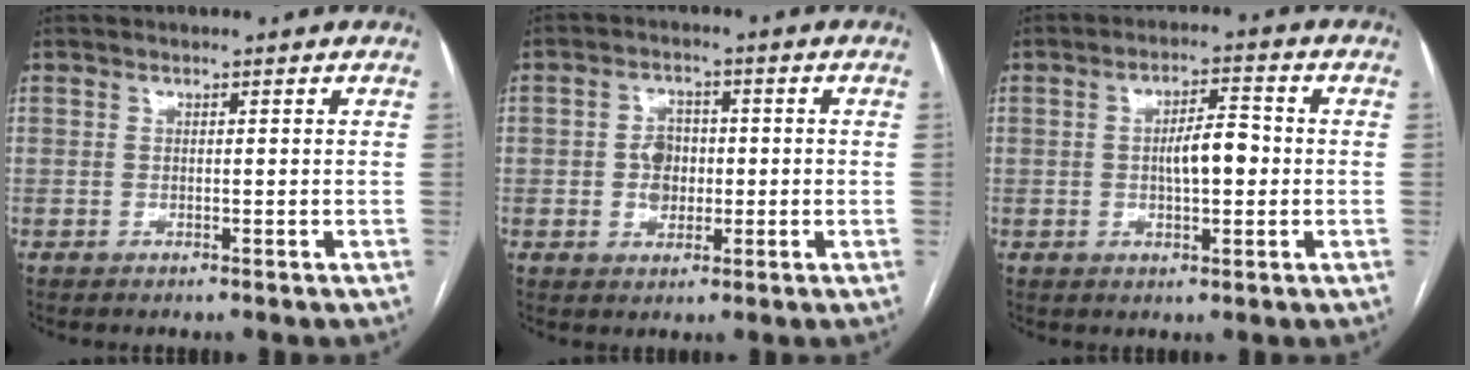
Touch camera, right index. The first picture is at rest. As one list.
[{"total": 4.5, "force": [-0.4, 3.5, 2.8], "torque": [-0.046, 0.010, -0.003]}, {"total": 6.0, "force": [-0.3, 1.9, 5.6], "torque": [-0.098, 0.011, -0.004]}]